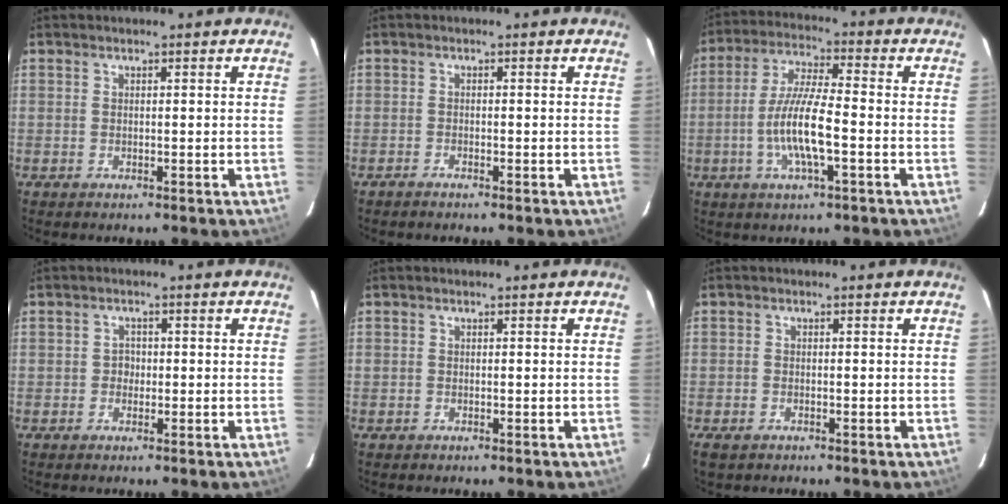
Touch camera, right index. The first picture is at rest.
{"total": 1.0, "force": [-0.9, 0.1, 0.3], "torque": [-0.016, 0.000, -0.020]}
{"total": 10.6, "force": [-3.0, 1.9, 10.0], "torque": [-0.201, -0.003, -0.057]}
{"total": 1.6, "force": [-0.5, 1.5, 0.2], "torque": [-0.002, 0.004, -0.008]}
{"total": 0.0}
{"total": 2.2, "force": [-1.5, 1.2, 1.1], "torque": [-0.027, -0.005, -0.030]}